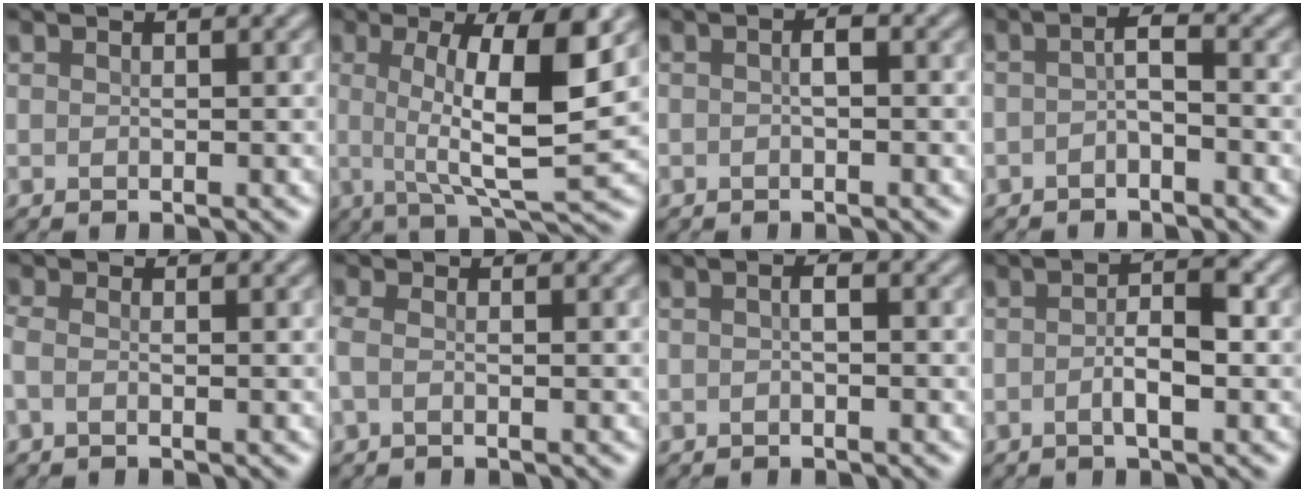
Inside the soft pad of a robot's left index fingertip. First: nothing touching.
{"total": 9.7, "force": [1.4, 2.3, 9.3], "torque": [-0.138, -0.007, 0.020]}
{"total": 1.1, "force": [-0.4, 0.3, 1.0], "torque": [-0.023, 0.002, -0.009]}
{"total": 1.9, "force": [-1.1, 0.4, 1.5], "torque": [-0.031, 0.001, -0.028]}
{"total": 1.3, "force": [-0.6, 0.6, 1.0], "torque": [-0.027, -0.002, -0.022]}
{"total": 1.5, "force": [-0.5, 0.8, 1.2], "torque": [-0.034, -0.001, -0.019]}
{"total": 0.9, "force": [-0.5, 0.2, 0.8], "torque": [-0.018, 0.001, -0.011]}
{"total": 3.2, "force": [-1.0, 0.9, 3.0], "torque": [-0.054, 0.001, -0.023]}